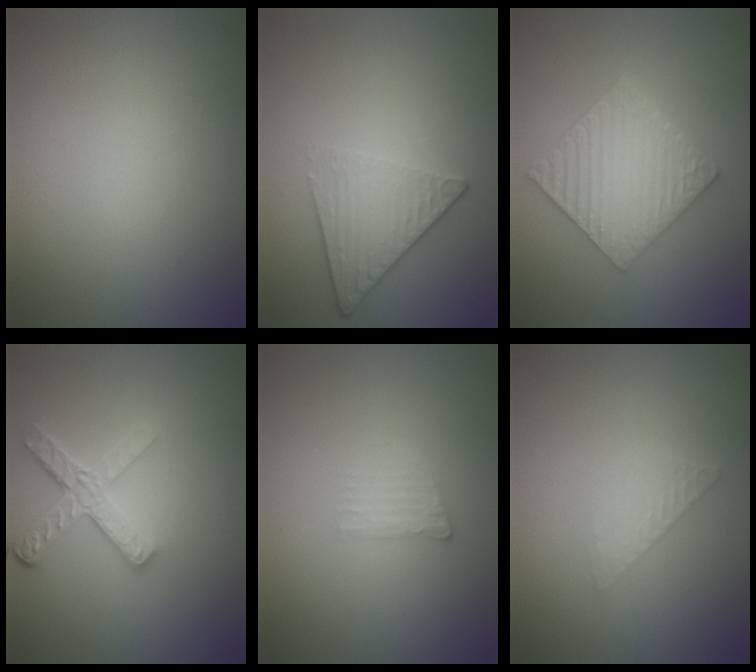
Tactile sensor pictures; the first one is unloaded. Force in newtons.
{"total": 3.6, "press": 2.6, "slide": 2.4}
{"total": 6.6, "press": 4.7, "slide": 4.7}
{"total": 4.2, "press": 3.2, "slide": 2.7}
{"total": 1.2, "press": 1.2, "slide": 0.3}
{"total": 1.4, "press": 1.4, "slide": 0.1}